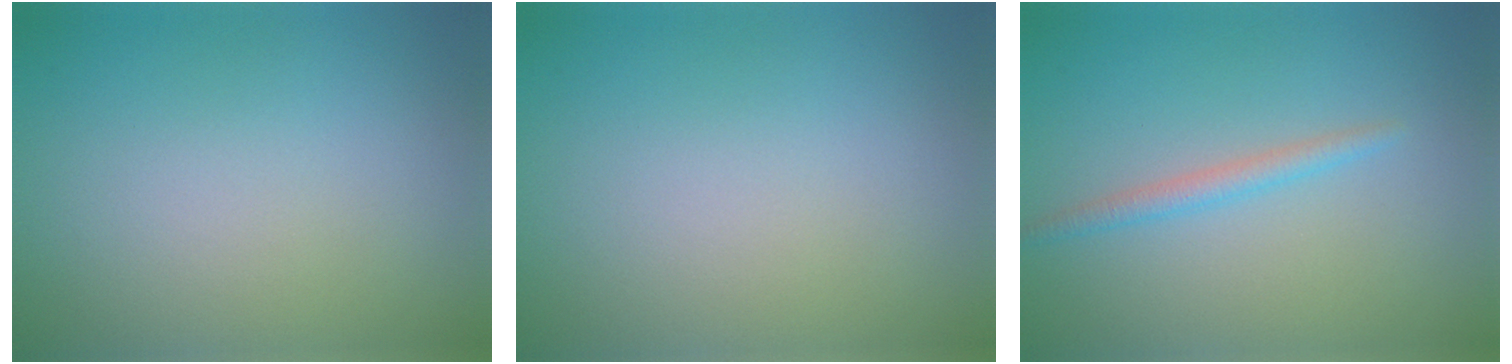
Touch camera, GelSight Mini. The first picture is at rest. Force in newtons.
{"total": 0.0}
{"total": 1.6, "press": 1.6, "slide": 0.0}